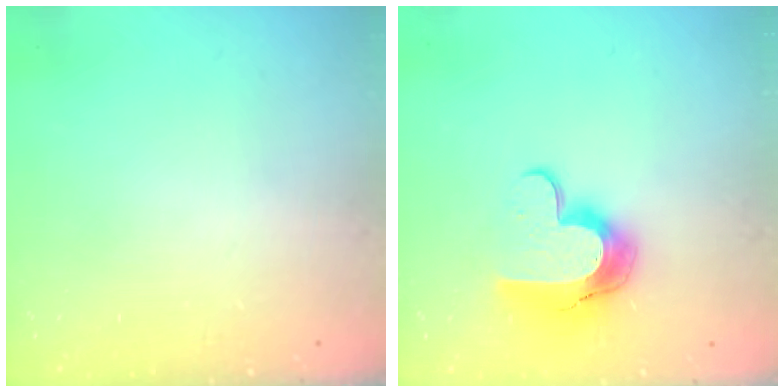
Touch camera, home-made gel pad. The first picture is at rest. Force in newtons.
{"total": 11.9, "press": 11.9, "slide": 0.6}